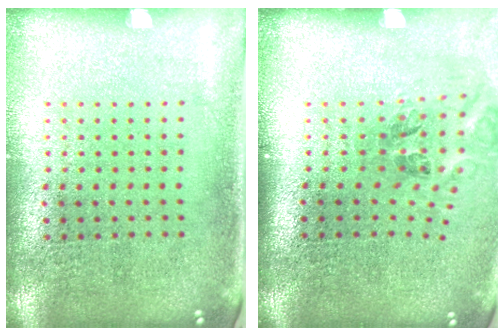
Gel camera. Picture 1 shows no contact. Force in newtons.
{"total": 1.5, "press": 1.0, "slide": 1.0}